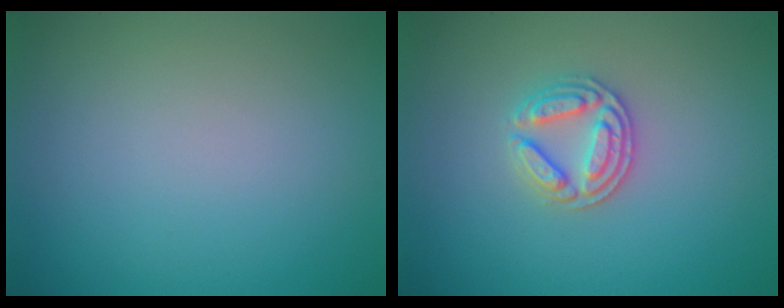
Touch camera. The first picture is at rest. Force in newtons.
{"total": 2.9, "press": 2.7, "slide": 0.9}